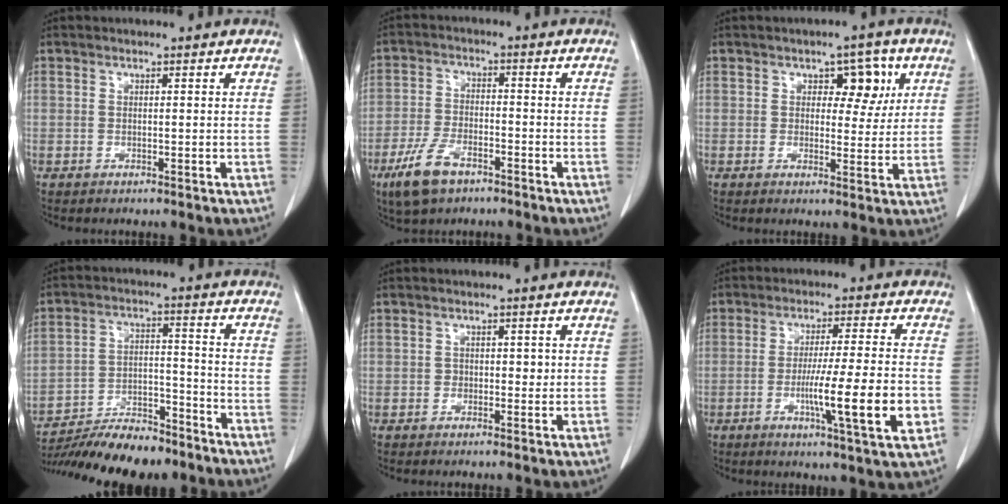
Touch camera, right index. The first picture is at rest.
{"total": 7.7, "force": [-5.0, 3.2, 5.0], "torque": [-0.111, -0.008, -0.091]}
{"total": 5.3, "force": [2.0, 3.0, 3.9], "torque": [-0.039, 0.011, 0.027]}
{"total": 14.0, "force": [-12.5, 3.0, 5.5], "torque": [-0.082, 0.015, -0.204]}
{"total": 2.0, "force": [0.0, 1.5, 1.3], "torque": [-0.016, 0.004, 0.000]}
{"total": 12.4, "force": [-3.2, -0.3, 12.0], "torque": [-0.192, -0.020, -0.056]}